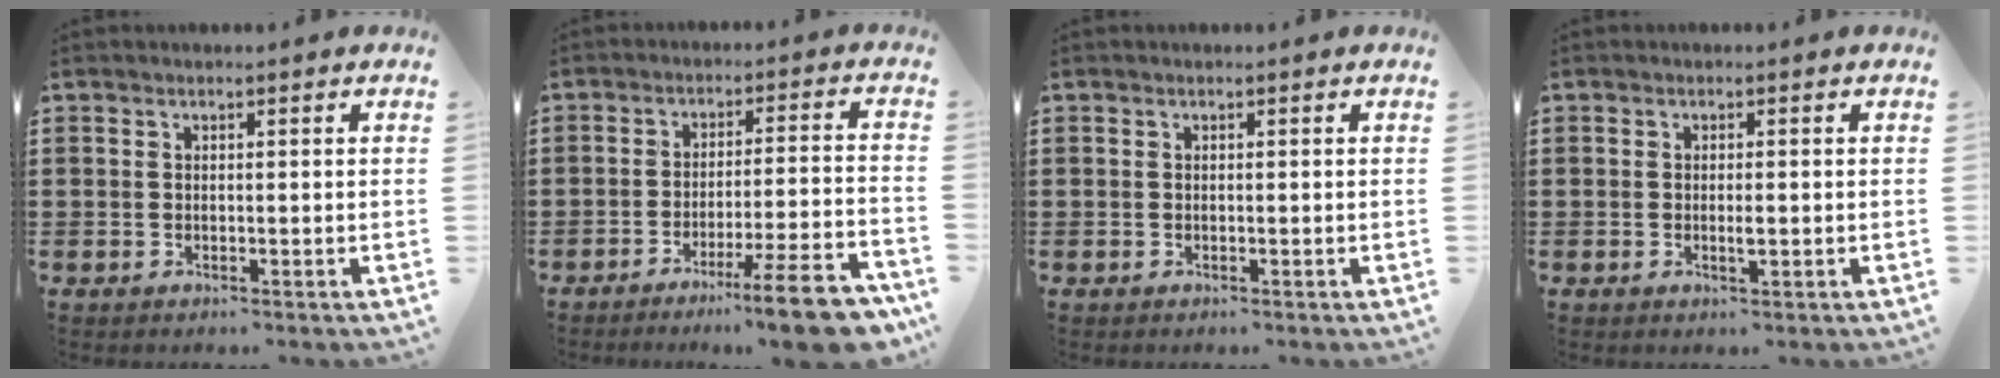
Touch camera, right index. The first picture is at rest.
{"total": 10.5, "force": [-7.6, 0.0, 7.3], "torque": [-0.106, 0.007, -0.138]}
{"total": 0.0}
{"total": 1.4, "force": [-0.3, 0.2, 1.3], "torque": [-0.024, -0.001, -0.005]}